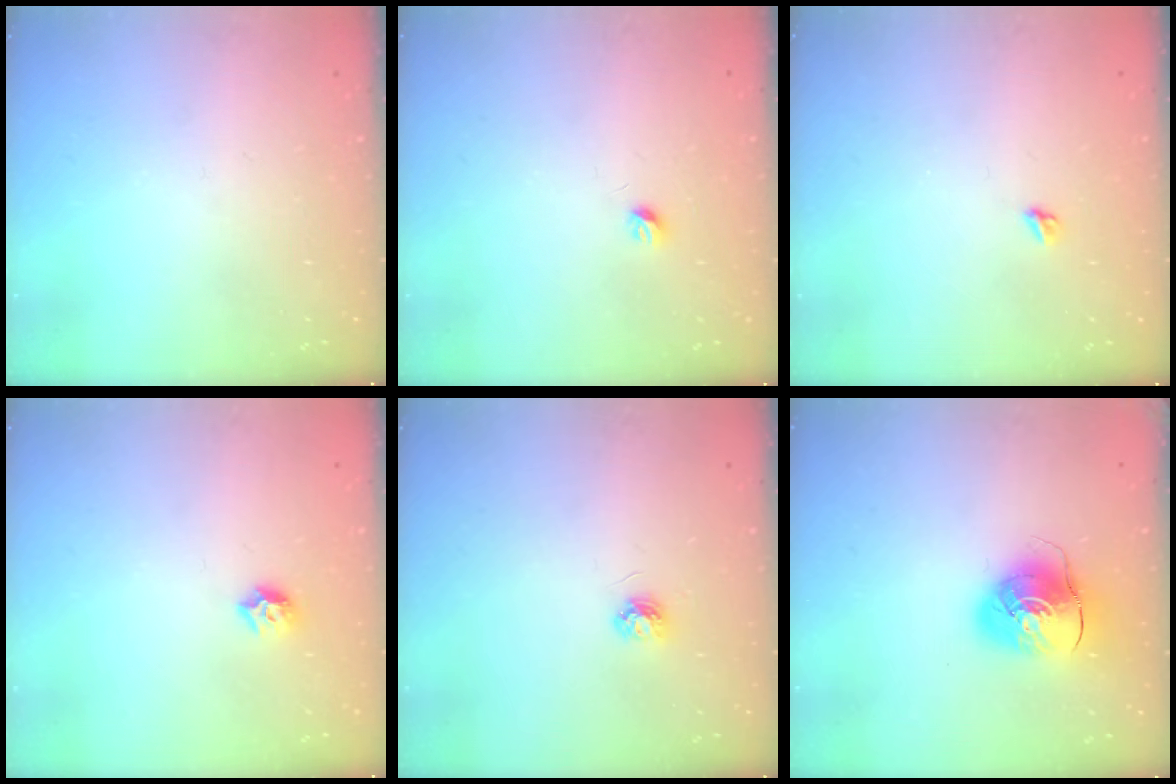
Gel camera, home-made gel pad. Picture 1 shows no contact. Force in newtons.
{"total": 3.6, "press": 3.5, "slide": 0.6}
{"total": 3.9, "press": 3.8, "slide": 0.5}
{"total": 6.2, "press": 6.2, "slide": 0.8}
{"total": 3.9, "press": 3.9, "slide": 0.4}
{"total": 10.2, "press": 10.1, "slide": 1.3}